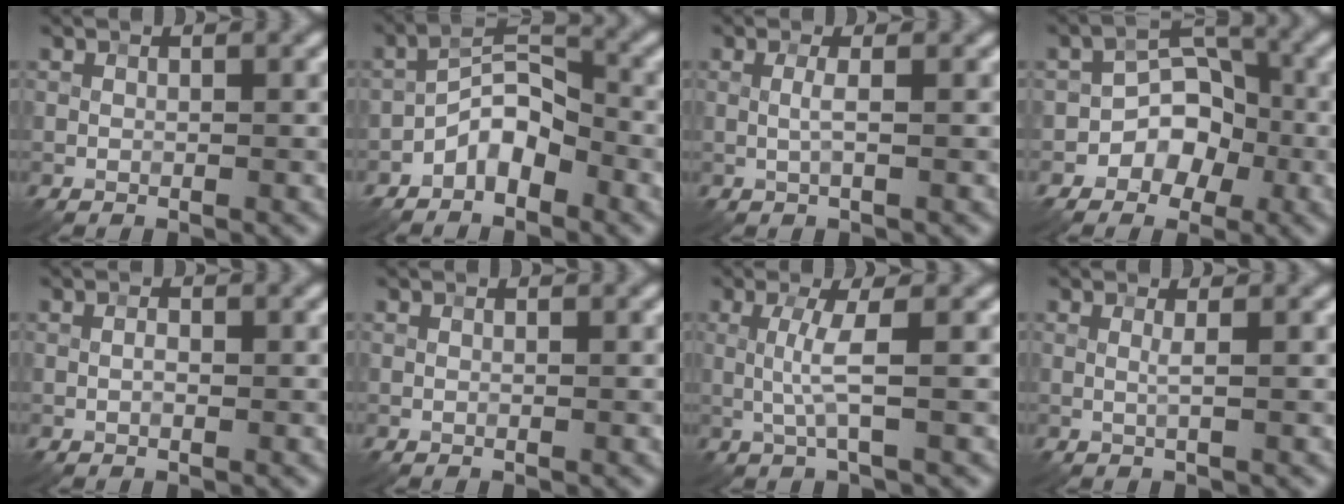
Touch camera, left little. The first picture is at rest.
{"total": 4.3, "force": [-2.4, 2.1, 2.8], "torque": [-0.039, 0.022, -0.049]}
{"total": 1.2, "force": [0.0, 0.1, 1.2], "torque": [-0.025, 0.001, -0.001]}
{"total": 4.5, "force": [-1.9, 3.4, 2.2], "torque": [-0.007, 0.009, -0.042]}
{"total": 0.8, "force": [-0.1, 0.4, 0.7], "torque": [-0.007, -0.003, -0.001]}
{"total": 0.0}
{"total": 2.7, "force": [0.0, 0.1, 2.7], "torque": [-0.061, 0.000, -0.001]}
{"total": 0.8, "force": [0.1, 0.1, 0.8], "torque": [-0.015, 0.001, -0.003]}